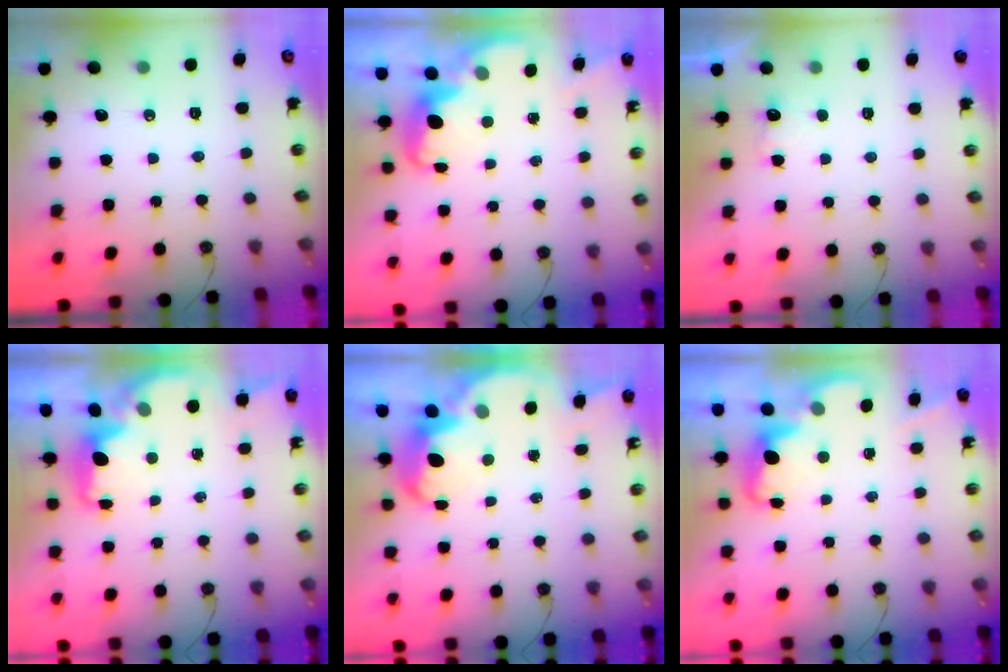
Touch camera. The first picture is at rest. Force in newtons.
{"total": 2.6, "press": 2.6, "slide": 0.5}
{"total": 2.1, "press": 2.0, "slide": 0.9}
{"total": 2.0, "press": 1.9, "slide": 0.7}
{"total": 5.8, "press": 5.7, "slide": 0.6}
{"total": 2.2, "press": 2.2, "slide": 0.5}